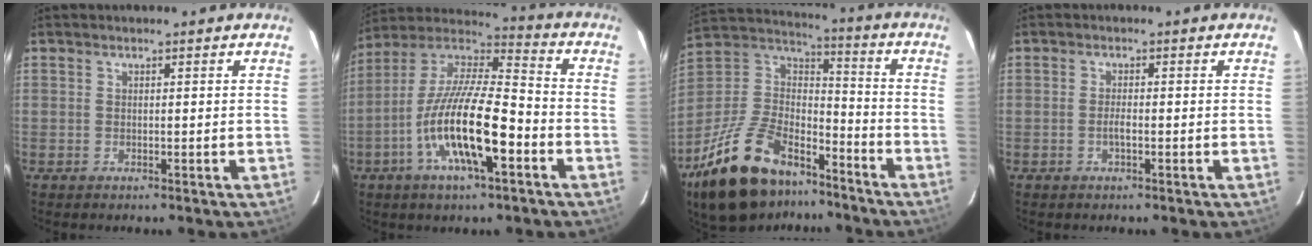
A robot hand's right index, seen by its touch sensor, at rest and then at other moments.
{"total": 18.3, "force": [-6.9, 4.9, 16.2], "torque": [-0.310, -0.018, -0.136]}
{"total": 26.5, "force": [-18.1, 12.8, 14.5], "torque": [-0.304, 0.007, -0.288]}
{"total": 1.4, "force": [-0.6, 0.3, 1.2], "torque": [-0.026, 0.000, -0.011]}